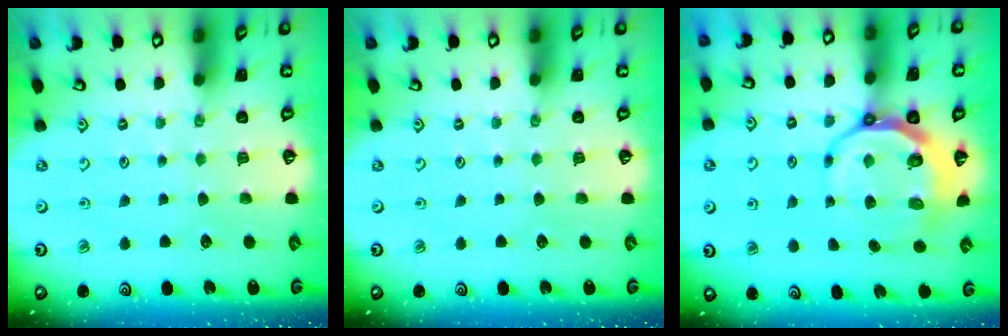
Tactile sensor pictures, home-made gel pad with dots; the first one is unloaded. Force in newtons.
{"total": 0.0}
{"total": 8.3, "press": 7.5, "slide": 3.6}